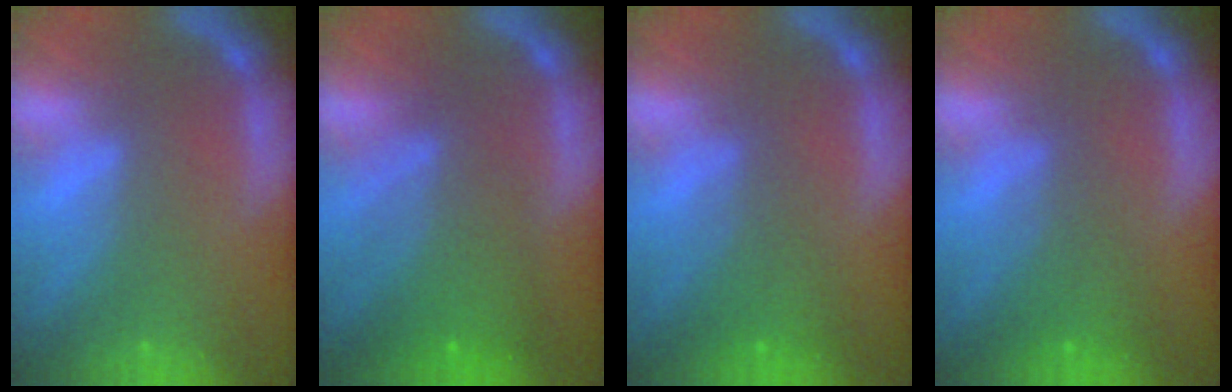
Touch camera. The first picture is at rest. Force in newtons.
{"total": 6.6}
{"total": 2.9}
{"total": 2.9}